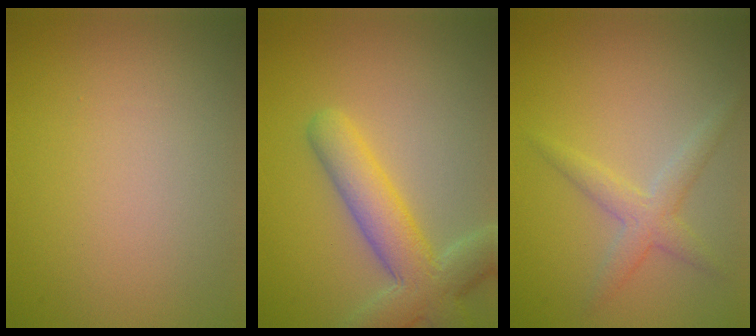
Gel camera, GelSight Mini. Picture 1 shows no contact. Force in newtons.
{"total": 6.1, "press": 6.1, "slide": 0.7}
{"total": 2.5, "press": 2.5, "slide": 0.1}